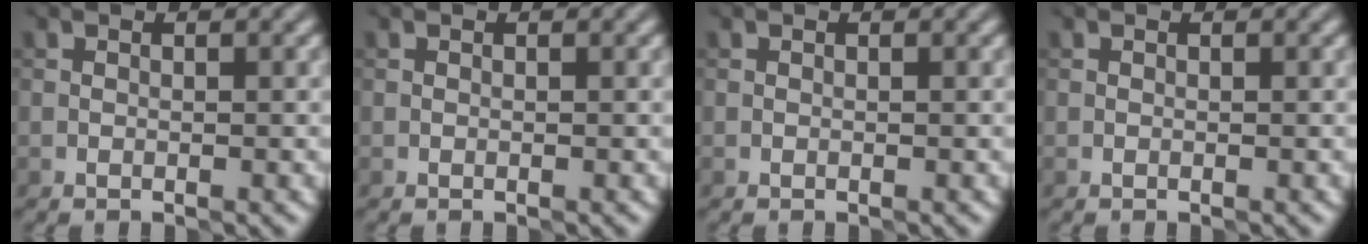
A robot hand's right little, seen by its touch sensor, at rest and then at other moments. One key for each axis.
{"total": 0.0}
{"total": 0.0}
{"total": 0.0}